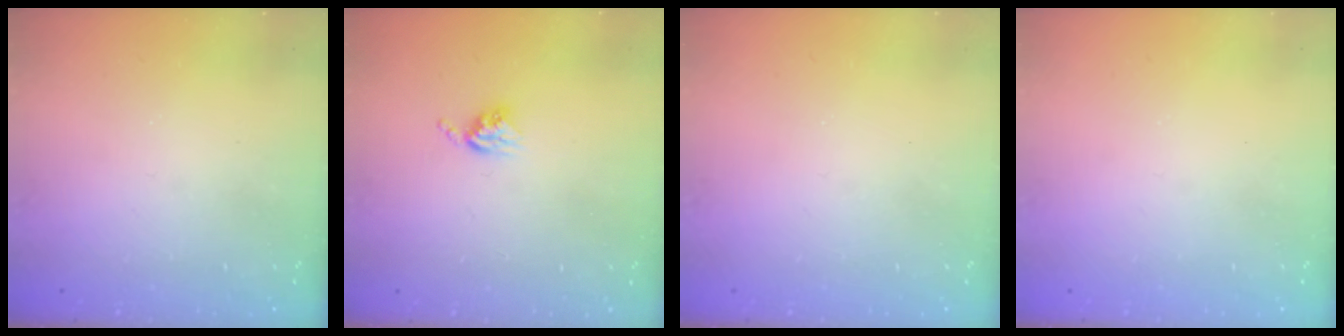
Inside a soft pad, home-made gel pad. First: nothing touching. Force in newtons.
{"total": 4.3, "press": 4.2, "slide": 0.5}
{"total": 0.0}
{"total": 0.0}